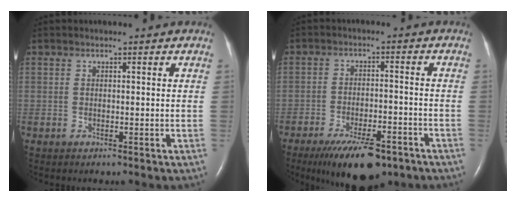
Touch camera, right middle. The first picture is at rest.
{"total": 11.2, "force": [-7.7, 3.7, 7.2], "torque": [-0.118, -0.011, -0.121]}